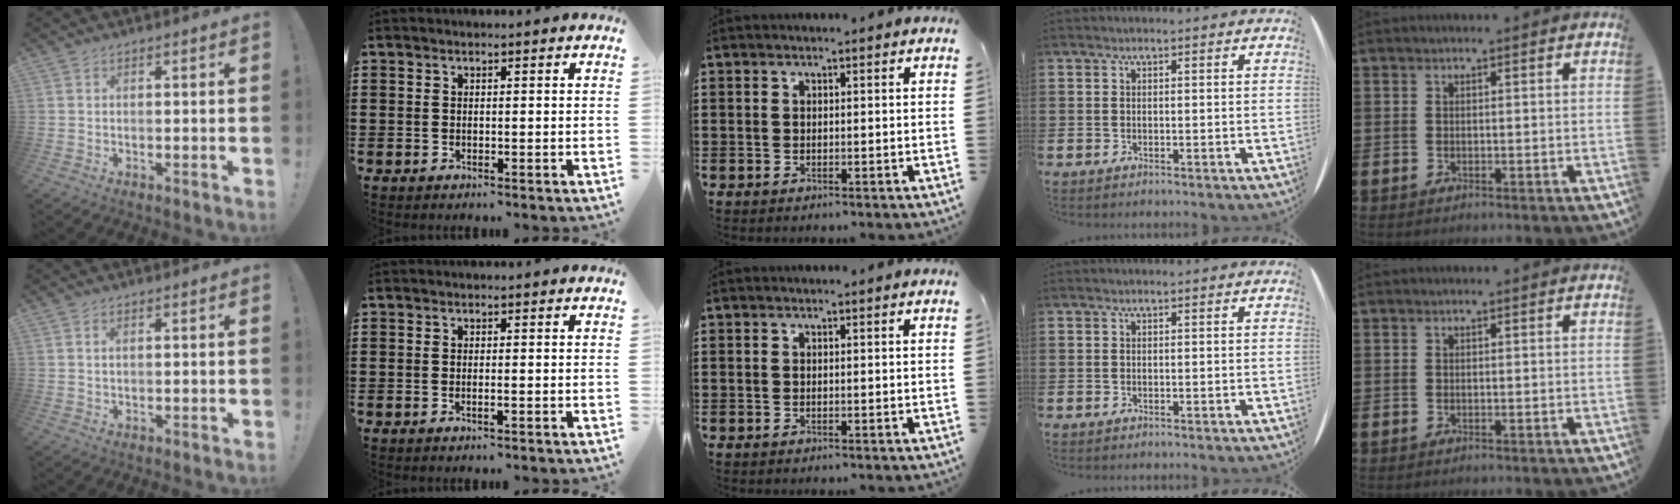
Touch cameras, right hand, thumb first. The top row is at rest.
{"thumb": {"total": 1.0, "force": [0.4, 0.4, 0.8], "torque": [-0.017, 0.001, 0.007]}, "index": {"total": 0.8, "force": [-0.4, -0.1, 0.7], "torque": [-0.012, -0.005, -0.006]}}